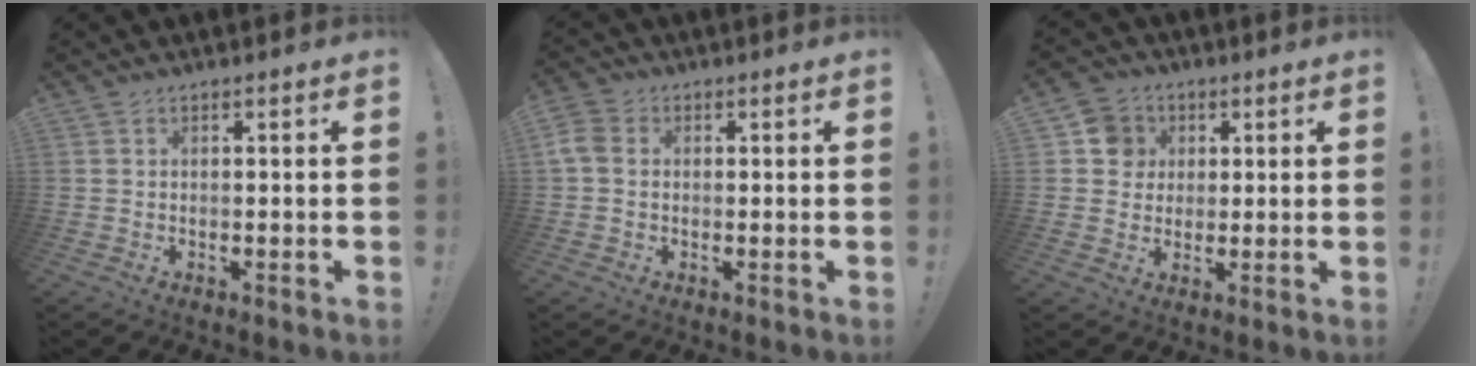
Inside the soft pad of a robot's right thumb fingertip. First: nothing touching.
{"total": 6.2, "force": [0.6, 5.0, 3.6], "torque": [-0.082, 0.005, 0.011]}
{"total": 8.2, "force": [2.2, 7.7, 2.1], "torque": [-0.014, -0.009, 0.044]}